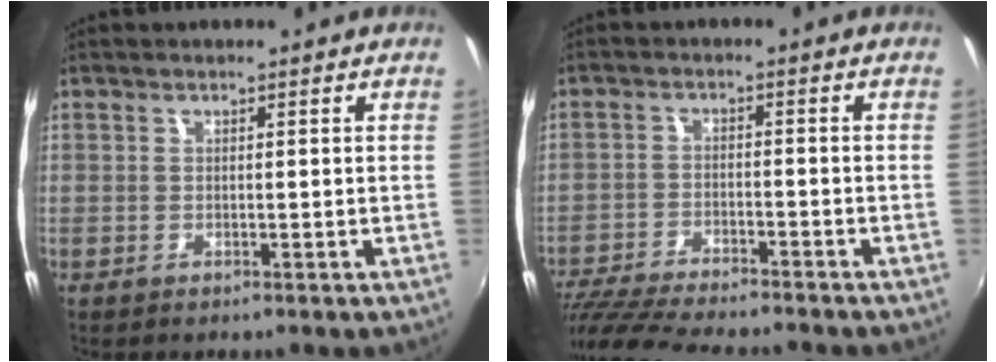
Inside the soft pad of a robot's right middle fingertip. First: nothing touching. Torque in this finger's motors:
{"motor_torque": [1.06, -1.08, 0.20, 0.07]}